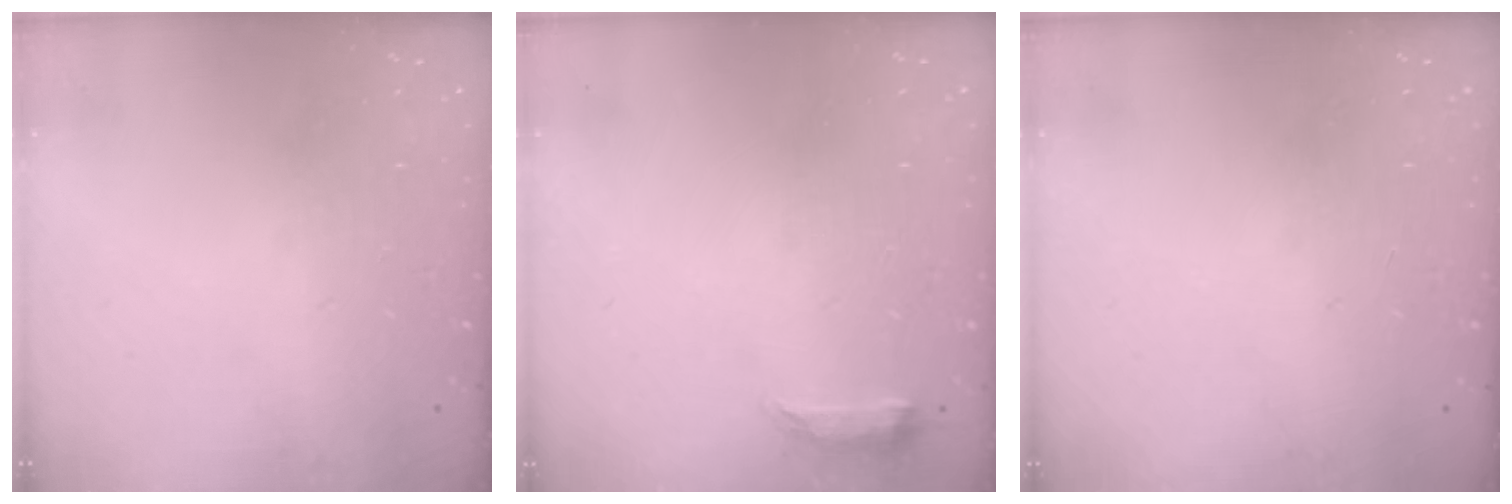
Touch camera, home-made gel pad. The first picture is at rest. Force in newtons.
{"total": 6.6, "press": 6.6, "slide": 0.6}
{"total": 1.0, "press": 0.0, "slide": 1.0}